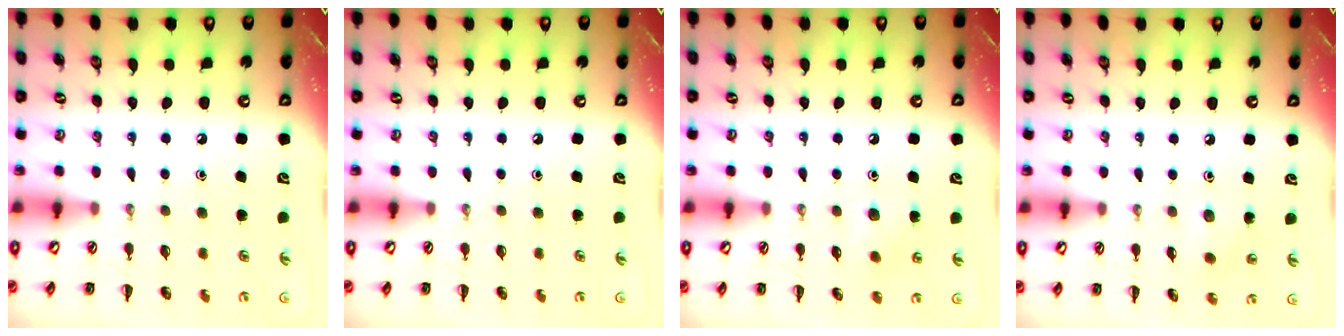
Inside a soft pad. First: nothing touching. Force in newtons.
{"total": 0.0}
{"total": 6.8, "press": 6.6, "slide": 1.9}
{"total": 5.1, "press": 4.8, "slide": 1.6}